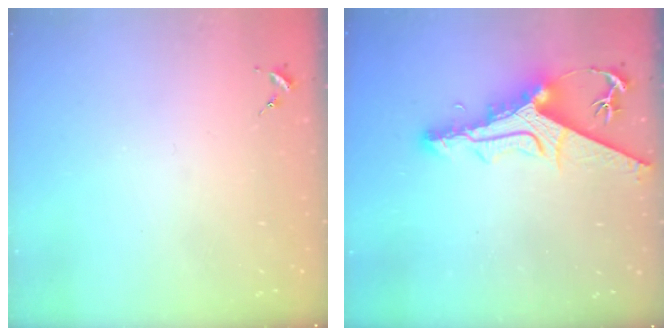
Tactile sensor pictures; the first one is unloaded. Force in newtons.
{"total": 13.2, "press": 13.1, "slide": 1.5}